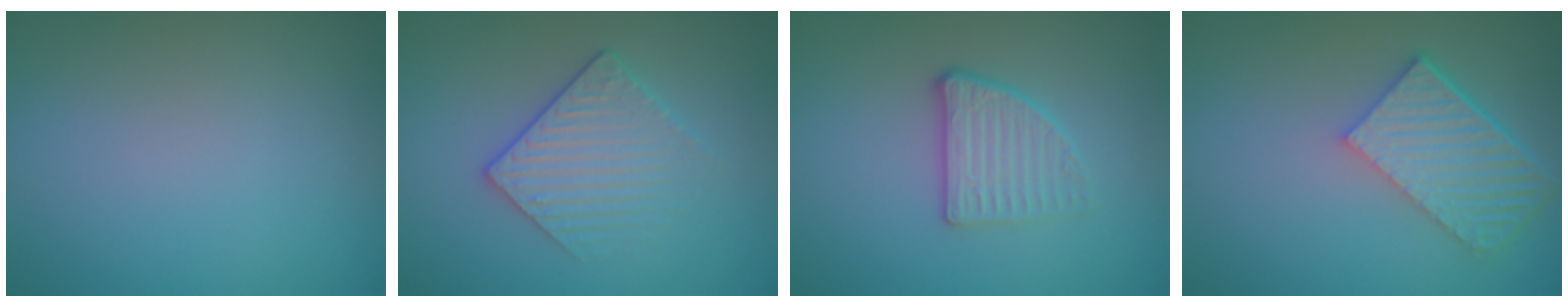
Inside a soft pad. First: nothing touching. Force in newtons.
{"total": 3.1, "press": 2.9, "slide": 1.2}
{"total": 2.8, "press": 2.5, "slide": 1.2}
{"total": 5.8, "press": 4.5, "slide": 3.6}